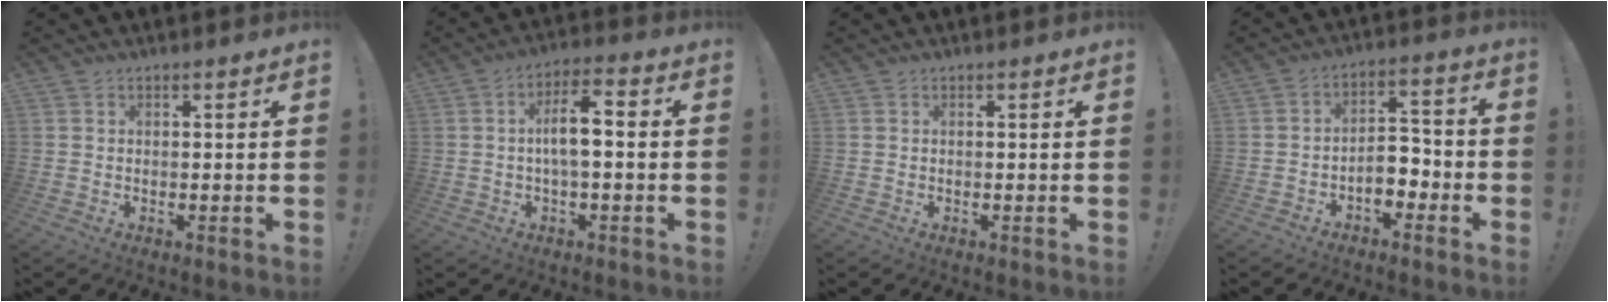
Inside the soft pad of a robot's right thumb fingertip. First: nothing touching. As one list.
[{"total": 8.6, "force": [-0.4, 2.8, 8.1], "torque": [-0.137, 0.009, -0.012]}, {"total": 0.0}, {"total": 7.6, "force": [-3.6, 4.7, 4.7], "torque": [-0.081, 0.019, -0.060]}]